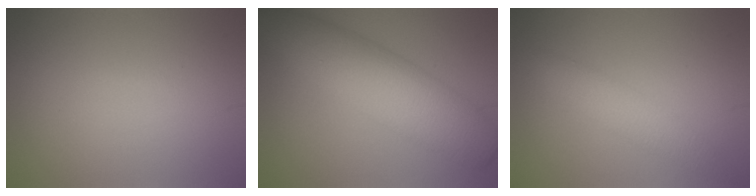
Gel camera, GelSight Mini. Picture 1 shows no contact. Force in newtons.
{"total": 8.1, "press": 8.1, "slide": 0.0}
{"total": 2.9, "press": 2.9, "slide": 0.1}